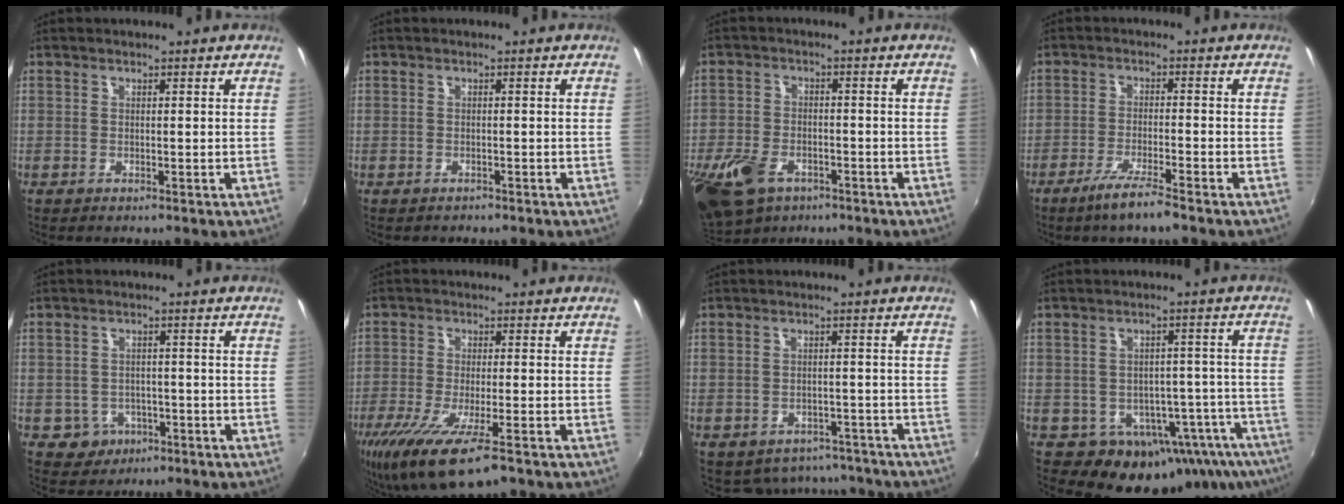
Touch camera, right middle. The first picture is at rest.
{"total": 1.0, "force": [-0.7, 0.7, 0.0], "torque": [-0.003, 0.001, -0.010]}
{"total": 13.9, "force": [-7.6, 8.5, 8.0], "torque": [-0.203, -0.030, -0.135]}
{"total": 5.9, "force": [-4.4, 0.2, 4.0], "torque": [-0.092, -0.007, -0.081]}
{"total": 5.8, "force": [-2.2, 5.2, 1.4], "torque": [-0.043, 0.007, -0.021]}
{"total": 13.6, "force": [-8.4, 2.9, 10.4], "torque": [-0.213, -0.052, -0.145]}
{"total": 10.0, "force": [-7.5, 5.9, 3.1], "torque": [-0.075, 0.000, -0.087]}
{"total": 15.5, "force": [-8.9, 10.6, 7.1], "torque": [-0.113, 0.012, -0.088]}